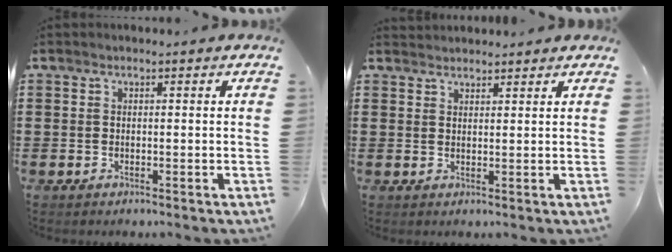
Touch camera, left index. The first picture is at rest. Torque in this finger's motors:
{"motor_torque": [2.14, 0.00, 0.34, 0.10]}